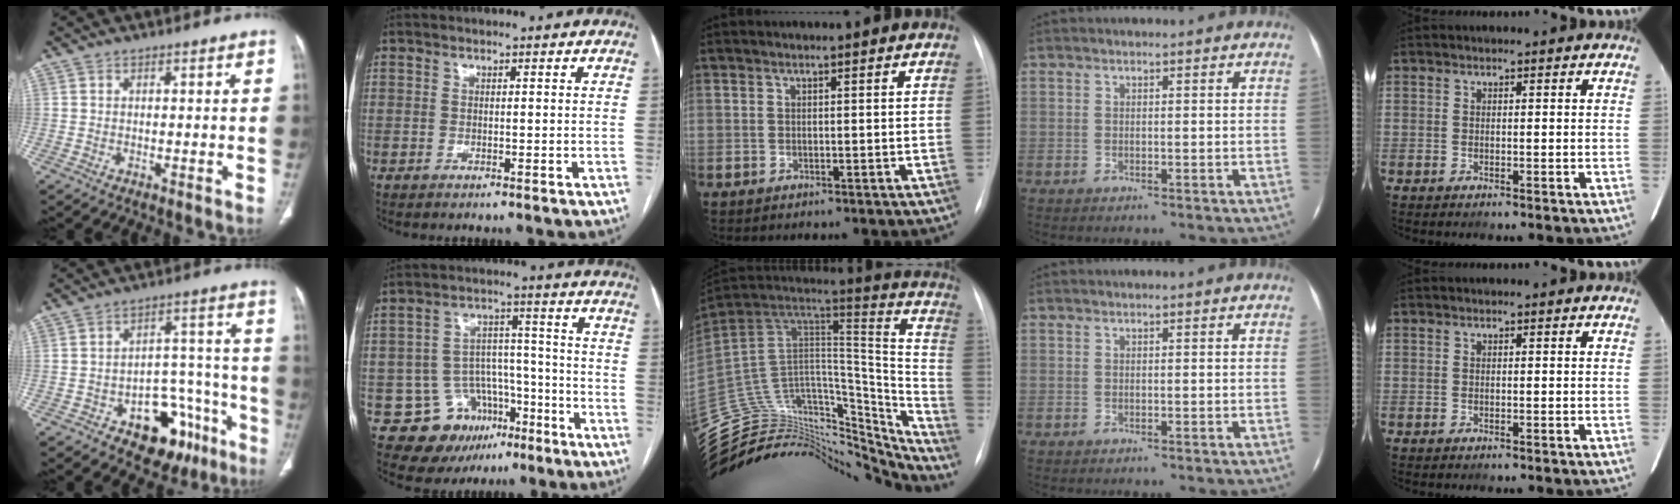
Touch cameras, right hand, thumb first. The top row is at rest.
{"thumb": {"total": 14.8, "force": [-7.9, 9.0, 8.8], "torque": [-0.065, 0.069, -0.102]}, "index": {"total": 11.3, "force": [-6.0, 9.0, 3.1], "torque": [-0.039, 0.055, -0.079]}, "middle": {"total": 40.1, "force": [-35.2, 13.2, 13.9], "torque": [-0.238, 0.005, -0.501]}}